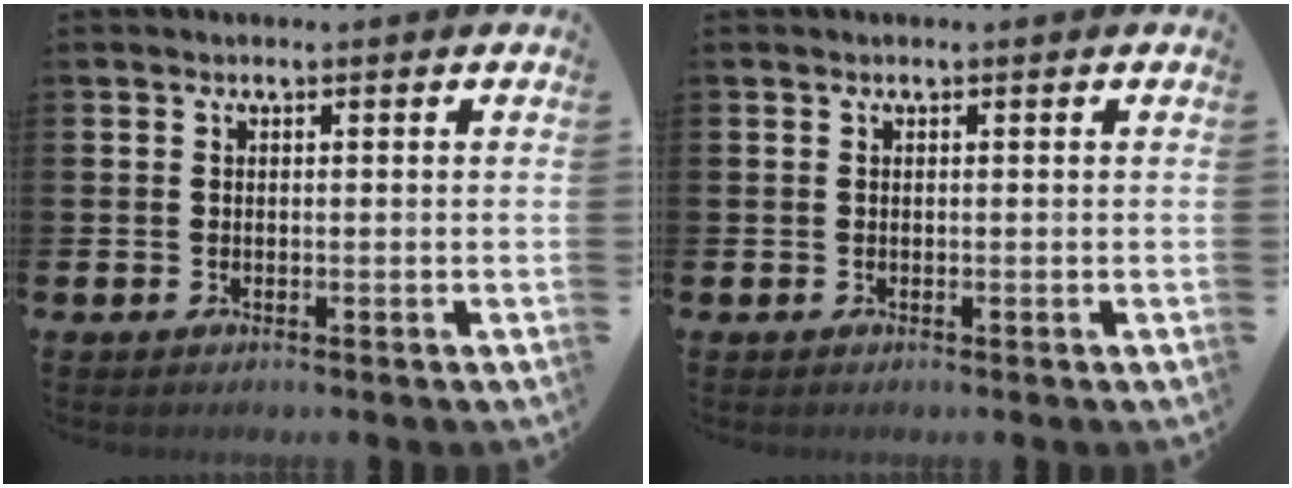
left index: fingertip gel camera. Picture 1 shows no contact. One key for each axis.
{"total": 0.0}